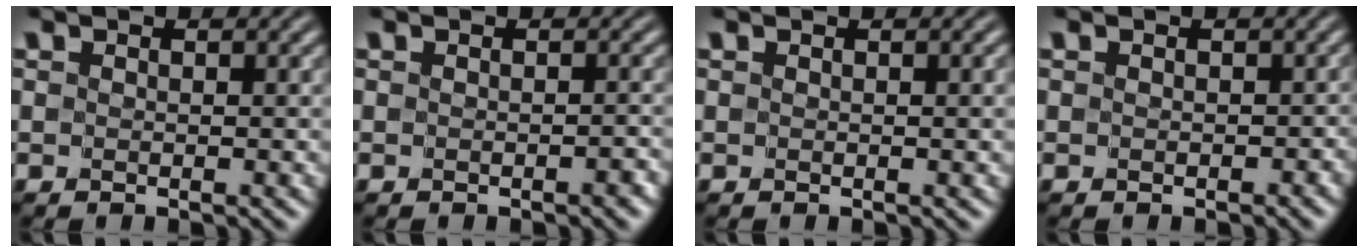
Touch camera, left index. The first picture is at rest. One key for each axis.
{"total": 0.6, "fx": -0.6, "fy": 0.1, "fz": 0.3, "tx": -0.007, "ty": 0.000, "tz": -0.006}
{"total": 0.6, "fx": 0.0, "fy": -0.1, "fz": 0.6, "tx": -0.008, "ty": 0.000, "tz": 0.000}
{"total": 0.8, "fx": -0.3, "fy": 0.7, "fz": 0.3, "tx": 0.007, "ty": -0.003, "tz": -0.003}